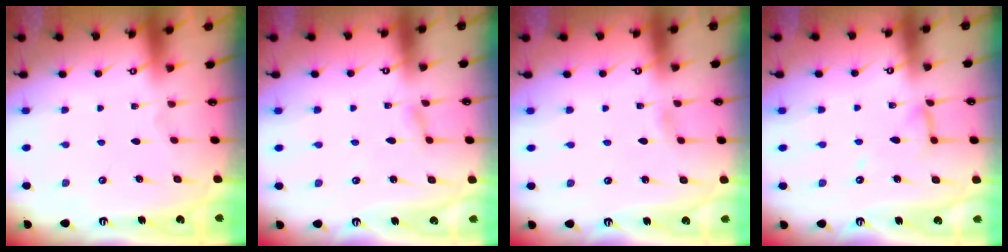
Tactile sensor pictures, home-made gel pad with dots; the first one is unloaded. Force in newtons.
{"total": 2.0, "press": 1.9, "slide": 0.3}
{"total": 1.6, "press": 1.6, "slide": 0.2}
{"total": 7.4, "press": 7.3, "slide": 0.6}